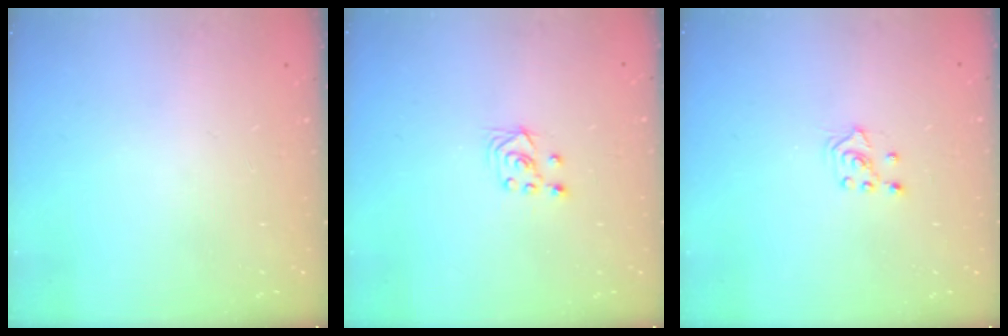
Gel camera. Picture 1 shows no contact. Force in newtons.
{"total": 2.8, "press": 2.6, "slide": 1.1}
{"total": 3.3, "press": 3.2, "slide": 0.8}